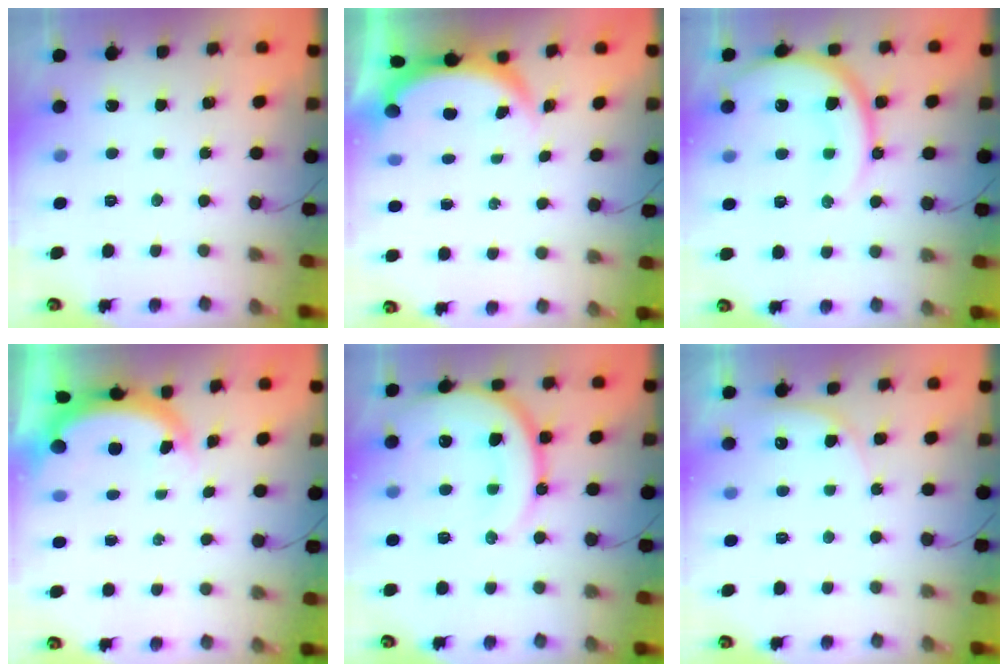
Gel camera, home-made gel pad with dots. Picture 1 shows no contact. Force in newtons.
{"total": 3.8, "press": 3.8, "slide": 0.2}
{"total": 15.4, "press": 15.4, "slide": 1.3}
{"total": 4.0, "press": 3.9, "slide": 0.6}
{"total": 17.4, "press": 17.3, "slide": 1.9}
{"total": 5.7, "press": 5.7, "slide": 0.6}